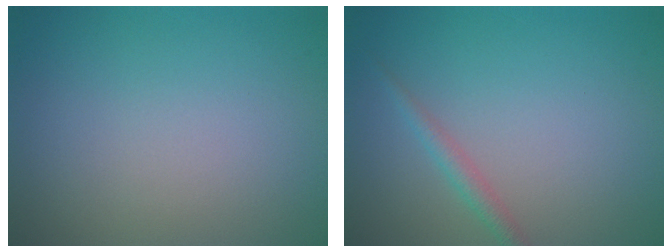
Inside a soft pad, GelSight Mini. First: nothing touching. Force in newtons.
{"total": 1.4, "press": 1.4, "slide": 0.1}